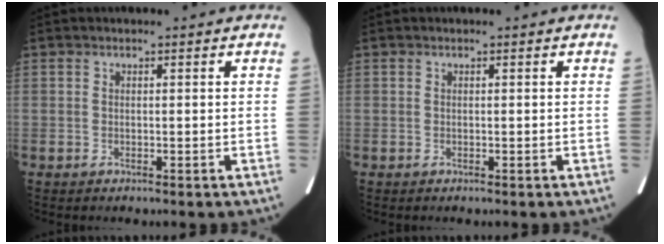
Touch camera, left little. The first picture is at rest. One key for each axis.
{"total": 0.0}